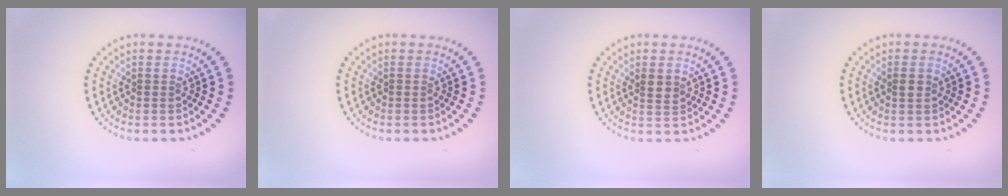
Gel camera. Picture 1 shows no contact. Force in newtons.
{"total": 0.0}
{"total": 1.4, "press": 1.3, "slide": 0.6}
{"total": 1.0, "press": 0.9, "slide": 0.3}